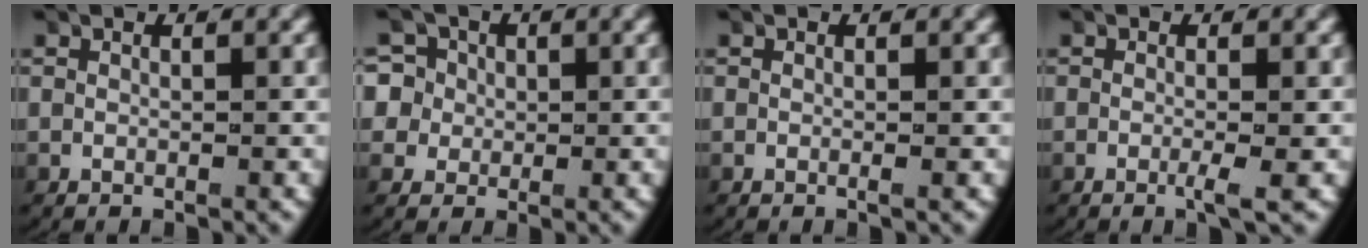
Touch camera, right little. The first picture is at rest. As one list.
[{"total": 6.9, "force": [0.4, 6.5, 2.3], "torque": [-0.072, -0.018, 0.006]}, {"total": 0.0}, {"total": 1.6, "force": [-0.5, 0.0, 1.5], "torque": [-0.023, 0.000, -0.016]}]